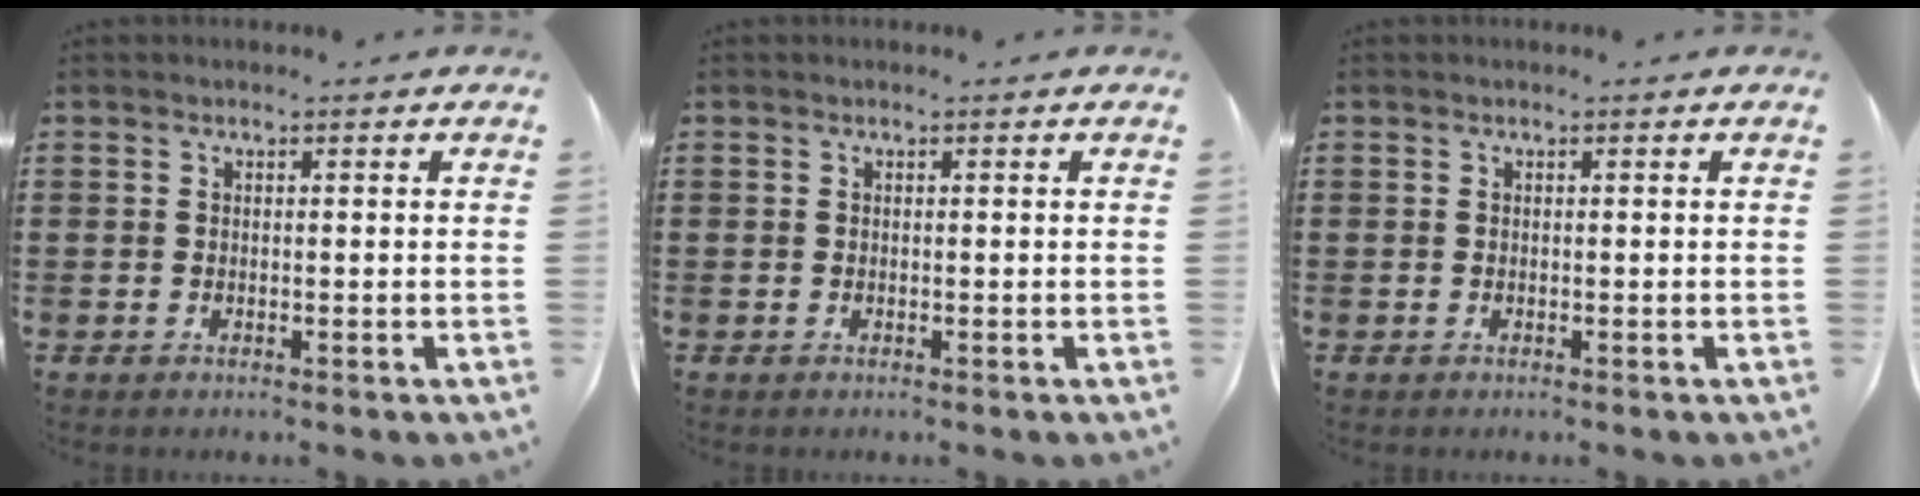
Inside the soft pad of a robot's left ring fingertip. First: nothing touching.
{"total": 0.0}
{"total": 0.0}